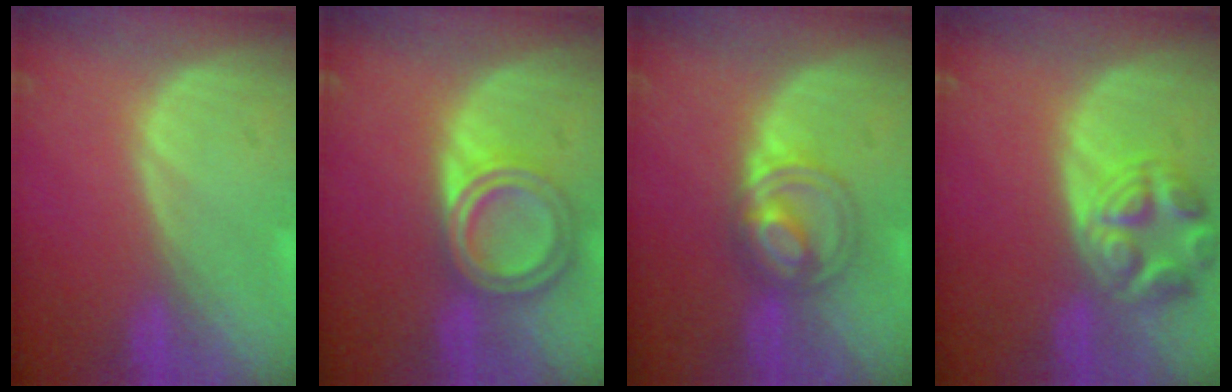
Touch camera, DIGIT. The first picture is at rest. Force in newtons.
{"total": 6.9, "press": 6.2, "slide": 3.1}
{"total": 5.8, "press": 5.7, "slide": 1.2}
{"total": 7.4, "press": 6.6, "slide": 3.4}